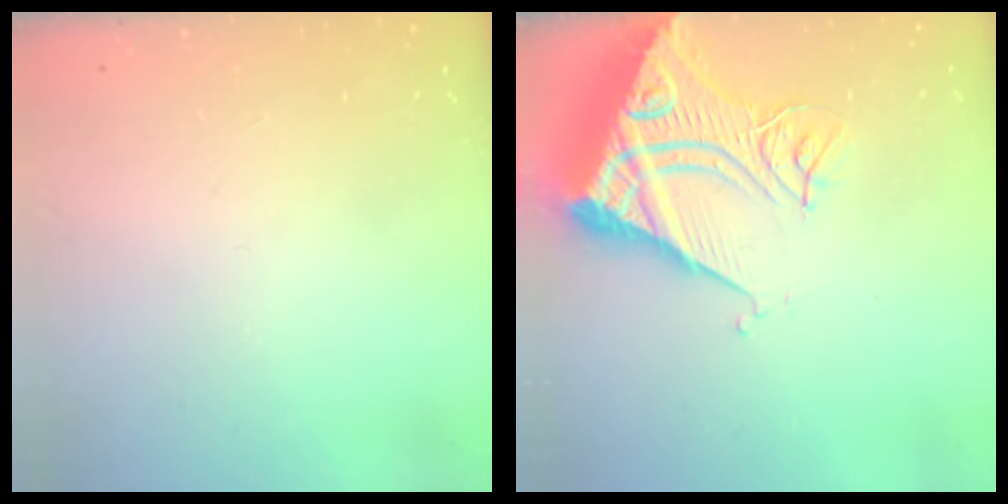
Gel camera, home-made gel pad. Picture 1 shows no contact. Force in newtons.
{"total": 16.3, "press": 16.2, "slide": 1.9}